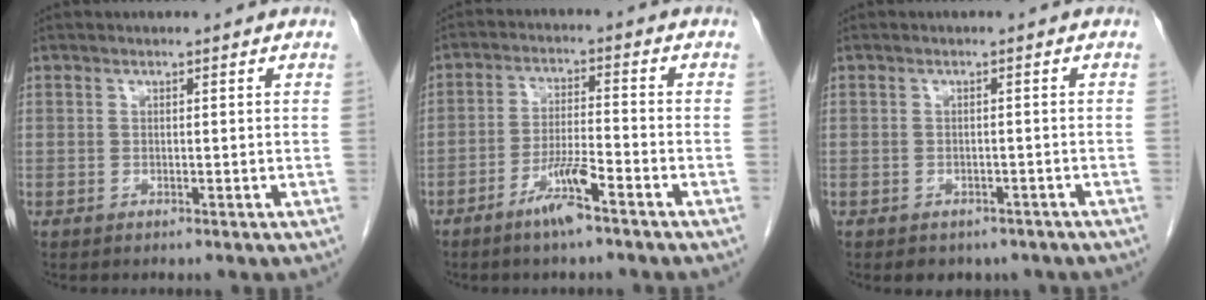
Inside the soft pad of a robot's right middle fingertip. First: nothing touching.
{"total": 6.2, "force": [-4.0, 0.3, 4.7], "torque": [-0.093, -0.003, -0.076]}
{"total": 4.9, "force": [-3.8, 2.7, 1.2], "torque": [-0.007, 0.008, -0.041]}